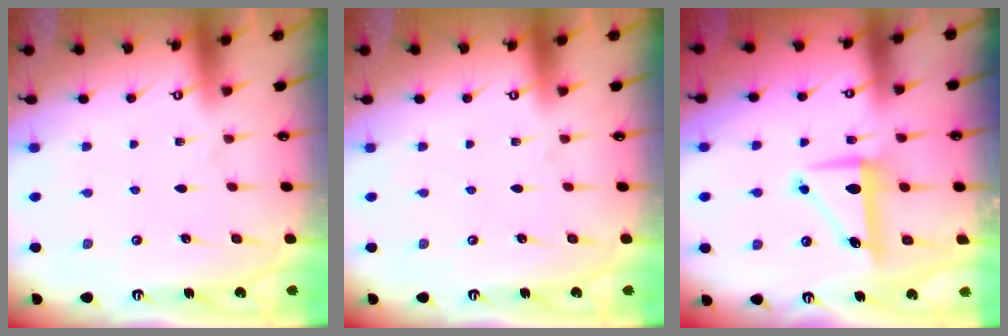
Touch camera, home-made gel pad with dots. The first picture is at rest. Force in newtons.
{"total": 0.0}
{"total": 8.3, "press": 8.3, "slide": 0.6}